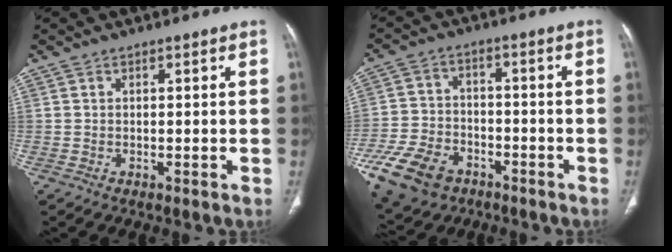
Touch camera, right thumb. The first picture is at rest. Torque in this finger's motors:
{"motor_torque": [1.25, 1.19, 0.78, -0.86, 0.12]}